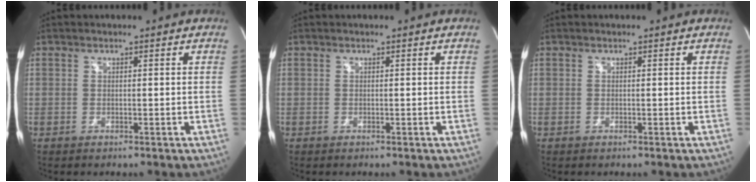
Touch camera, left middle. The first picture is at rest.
{"total": 0.0}
{"total": 0.0}